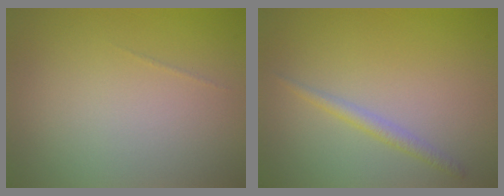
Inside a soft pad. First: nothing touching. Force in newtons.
{"total": 1.5, "press": 1.5, "slide": 0.0}